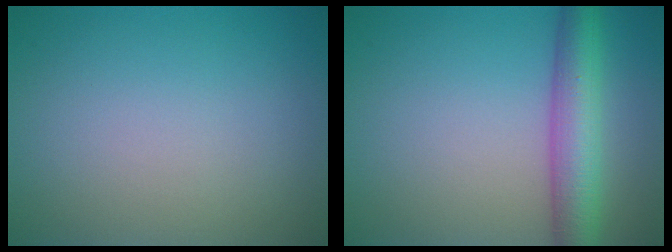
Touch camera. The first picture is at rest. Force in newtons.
{"total": 5.7, "press": 5.7, "slide": 0.2}